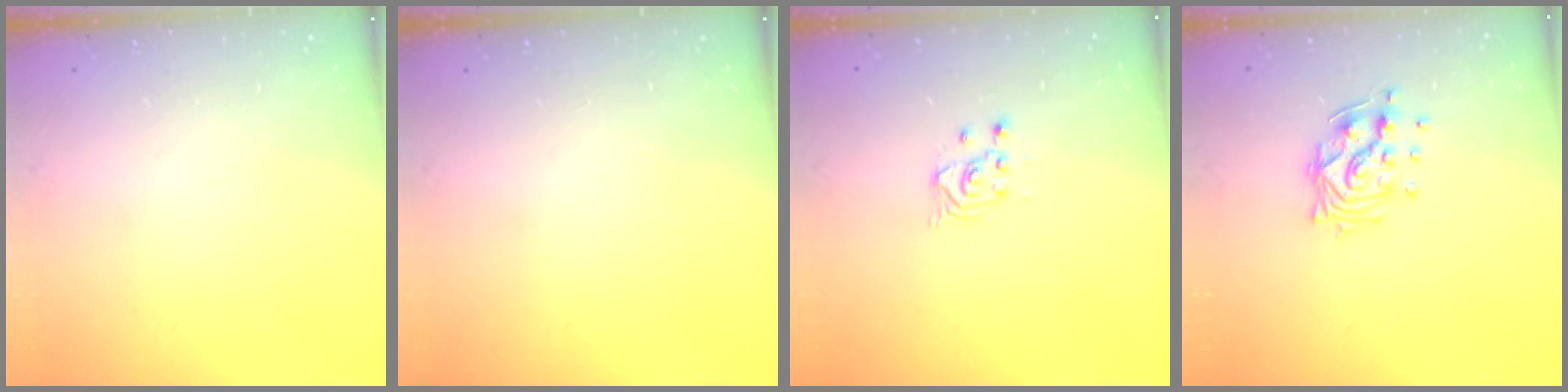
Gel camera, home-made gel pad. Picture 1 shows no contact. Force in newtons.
{"total": 0.0}
{"total": 2.7, "press": 2.7, "slide": 0.3}
{"total": 11.5, "press": 11.5, "slide": 0.8}